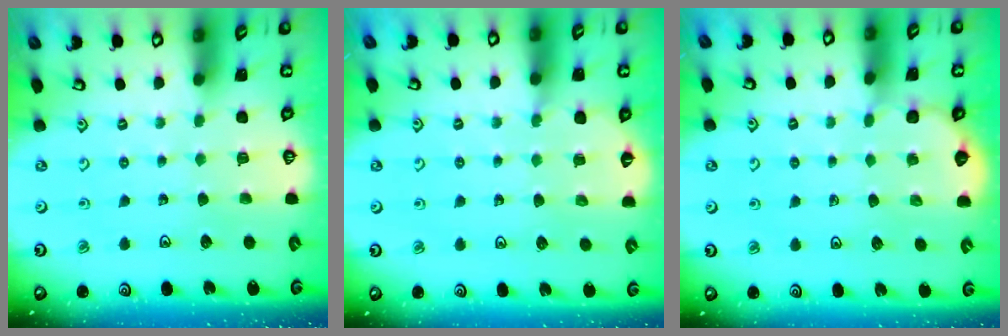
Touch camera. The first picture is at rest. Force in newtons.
{"total": 4.8, "press": 4.6, "slide": 1.3}
{"total": 2.9, "press": 2.9, "slide": 0.3}